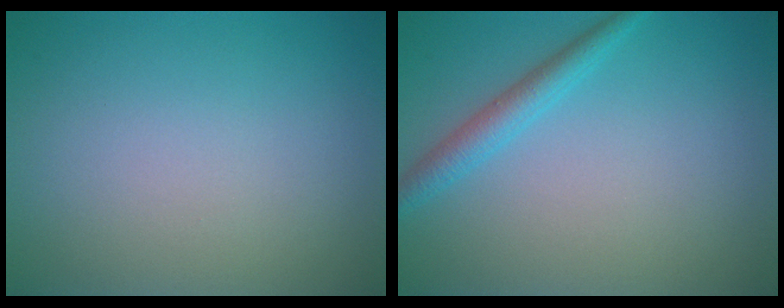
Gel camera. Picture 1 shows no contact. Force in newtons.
{"total": 2.2, "press": 2.2, "slide": 0.1}